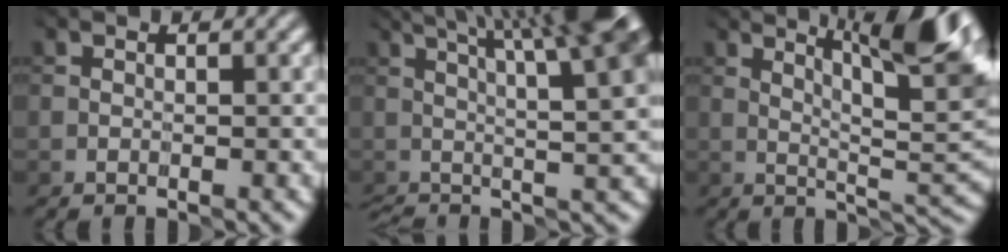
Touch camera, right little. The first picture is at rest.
{"total": 12.6, "force": [3.9, 3.4, 11.5], "torque": [-0.127, 0.030, 0.054]}
{"total": 10.7, "force": [4.5, 2.5, 9.4], "torque": [-0.120, 0.008, 0.070]}